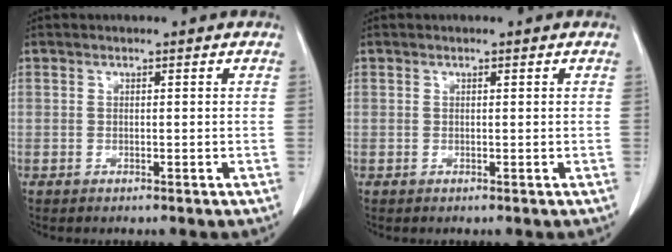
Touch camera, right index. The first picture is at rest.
{"total": 0.0}